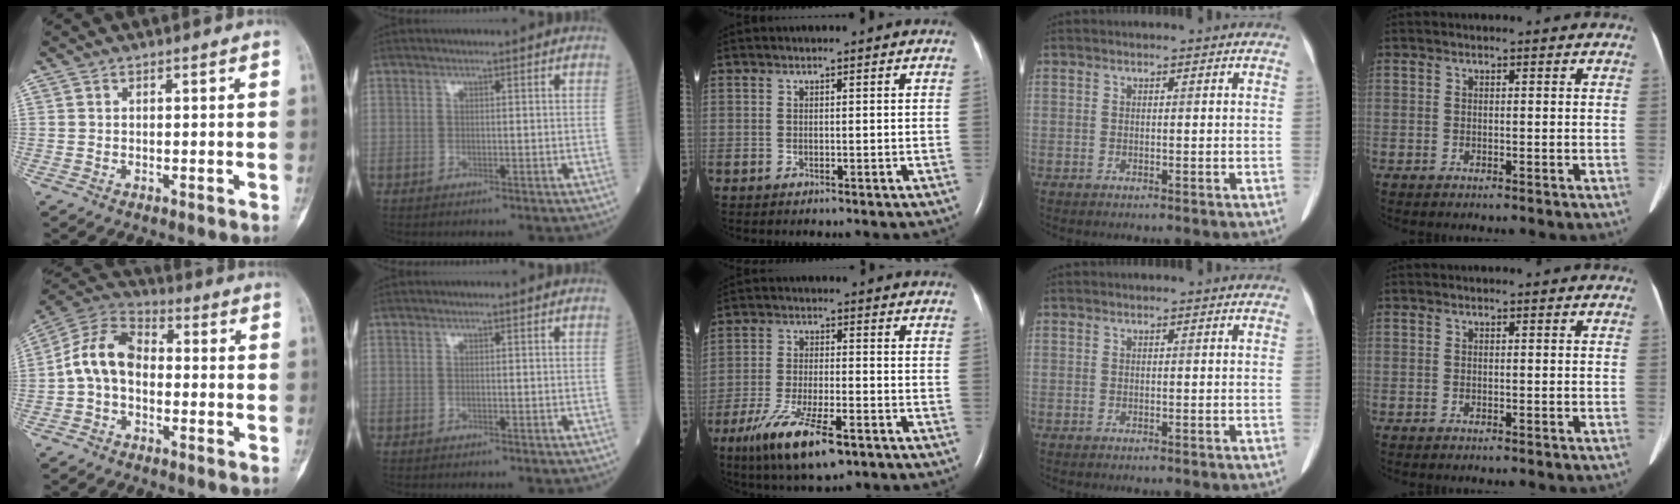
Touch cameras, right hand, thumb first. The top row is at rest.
{"thumb": {"total": 10.4, "force": [-1.1, 7.2, 7.5], "torque": [-0.130, 0.034, -0.037]}, "middle": {"total": 11.8, "force": [-7.1, 2.7, 9.1], "torque": [-0.177, -0.024, -0.118]}}